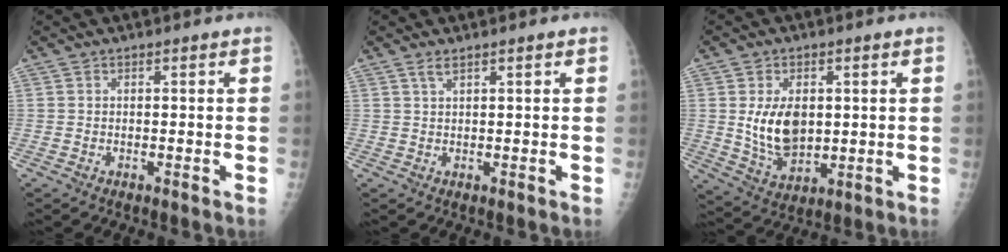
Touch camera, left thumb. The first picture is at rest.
{"total": 1.2, "force": [0.8, 0.2, 0.9], "torque": [-0.019, 0.002, 0.020]}
{"total": 9.8, "force": [1.2, 6.4, 7.3], "torque": [-0.107, -0.018, 0.036]}